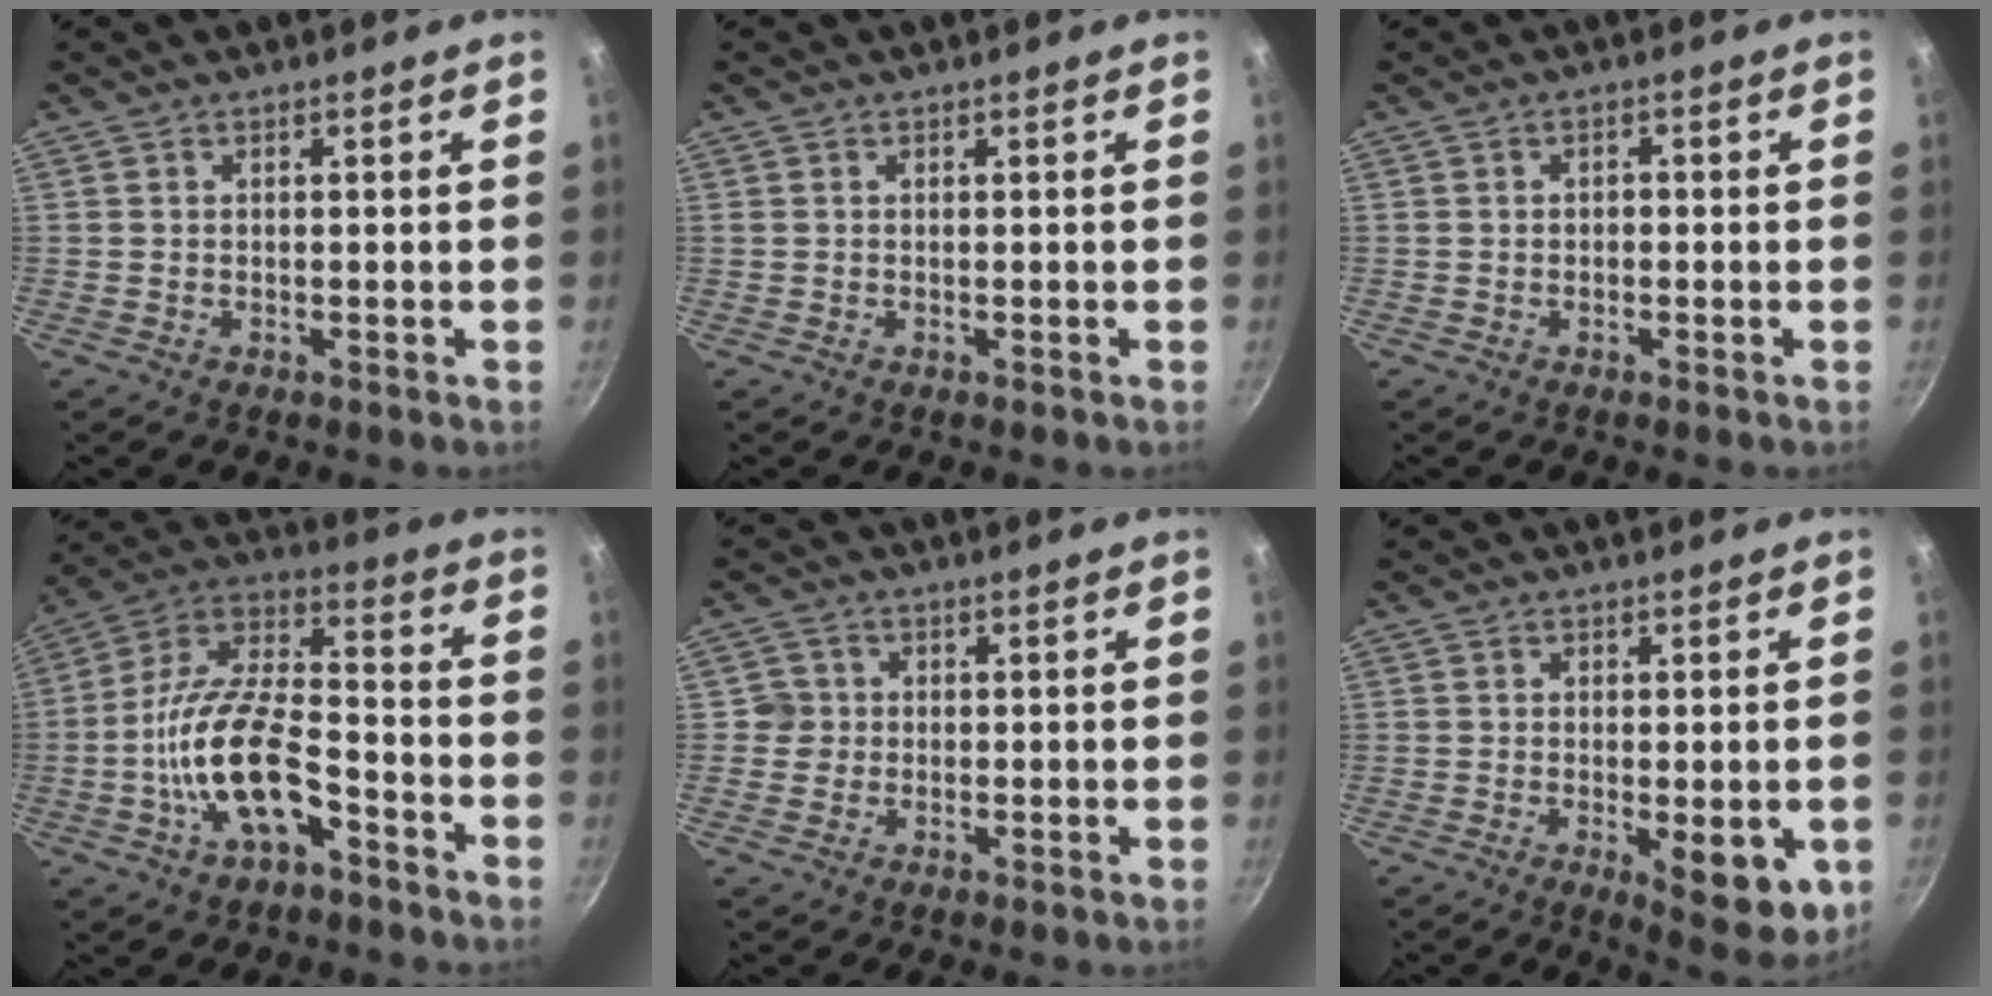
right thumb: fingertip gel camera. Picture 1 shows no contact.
{"total": 0.0}
{"total": 1.0, "force": [-0.1, 0.8, 0.6], "torque": [-0.002, 0.004, -0.007]}
{"total": 16.5, "force": [-6.2, 7.8, 13.2], "torque": [-0.250, 0.058, -0.113]}
{"total": 2.7, "force": [0.0, 2.7, 0.1], "torque": [0.020, 0.008, -0.004]}
{"total": 9.4, "force": [-2.6, 3.5, 8.3], "torque": [-0.098, -0.017, -0.028]}